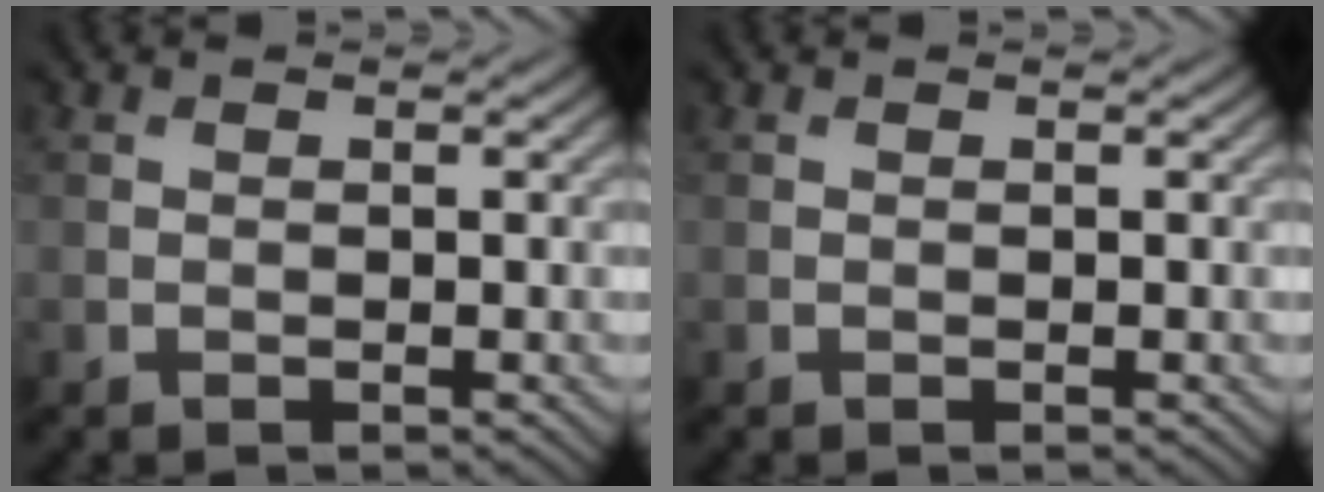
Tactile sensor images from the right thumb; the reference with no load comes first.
{"total": 0.0}